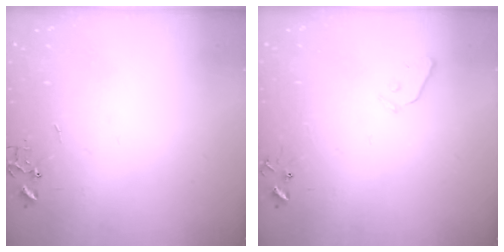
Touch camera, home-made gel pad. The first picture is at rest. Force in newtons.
{"total": 4.9, "press": 4.9, "slide": 0.5}